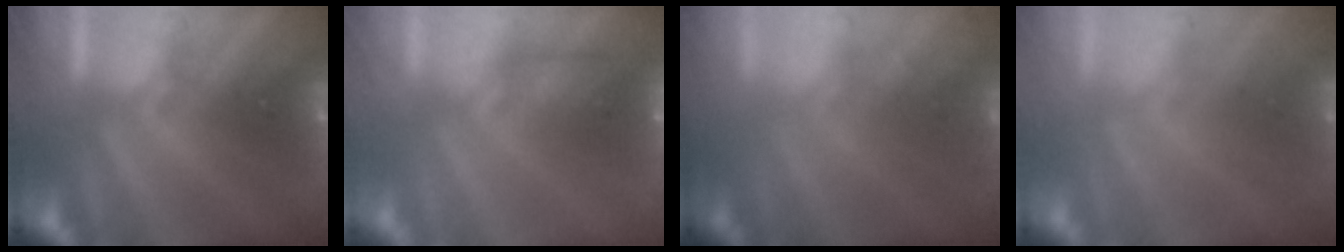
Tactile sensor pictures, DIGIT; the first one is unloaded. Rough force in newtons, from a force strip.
{"total": 5.7}
{"total": 7.5}
{"total": 1.8}